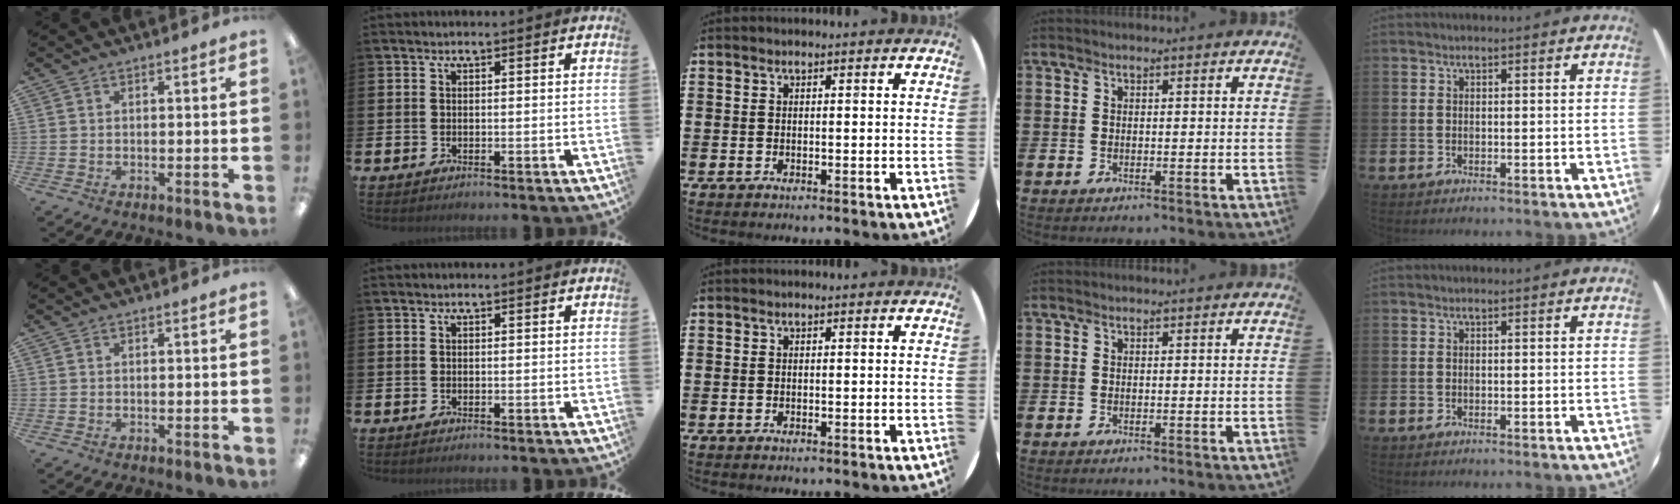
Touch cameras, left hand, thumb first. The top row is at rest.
{}